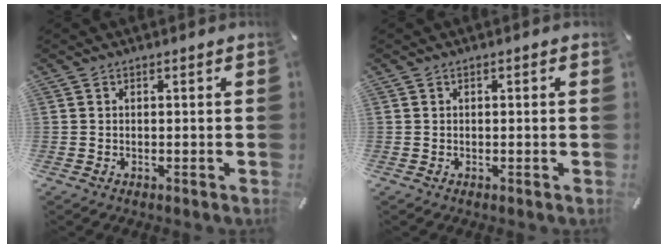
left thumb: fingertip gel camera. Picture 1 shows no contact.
{"total": 0.0}